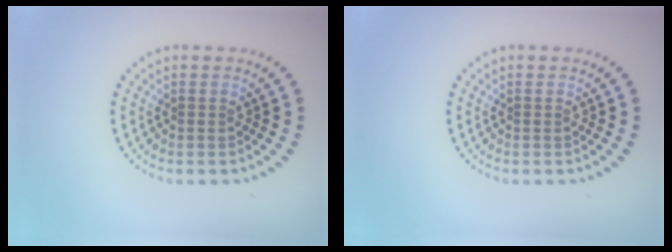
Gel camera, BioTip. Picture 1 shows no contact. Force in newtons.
{"total": 0.0}